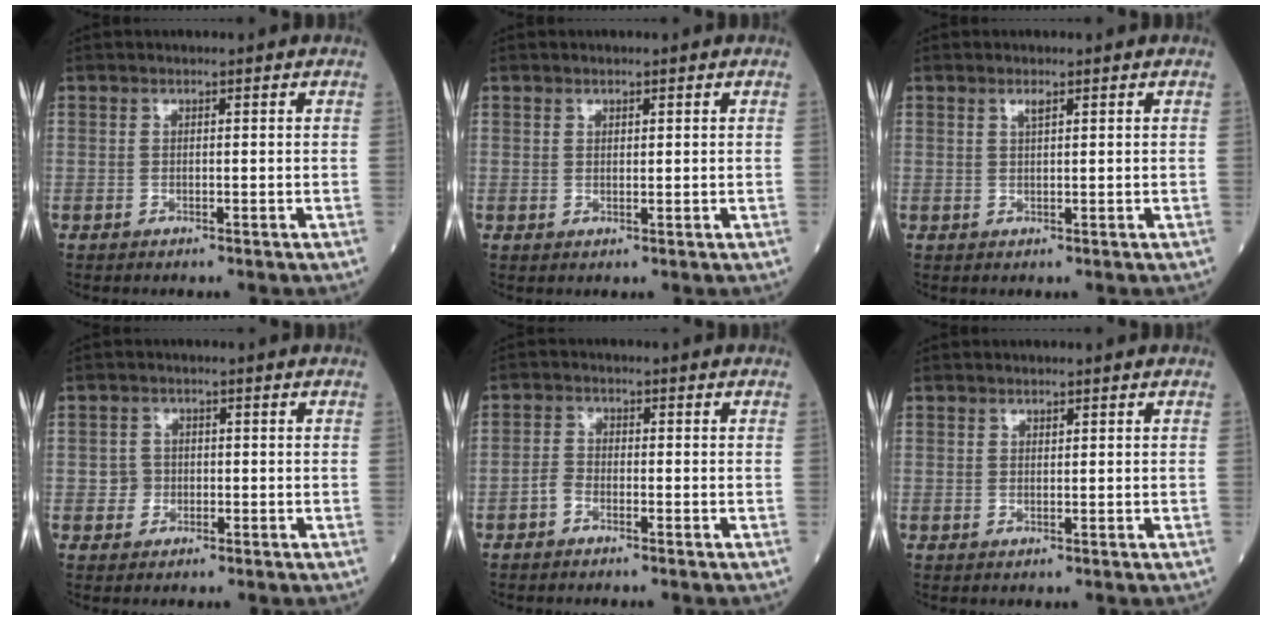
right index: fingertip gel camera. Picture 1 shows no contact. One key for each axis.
{"total": 0.6, "fx": 0.4, "fy": 0.3, "fz": 0.3, "tx": -0.006, "ty": -0.004, "tz": 0.006}
{"total": 0.9, "fx": 0.6, "fy": 0.1, "fz": 0.7, "tx": -0.018, "ty": 0.004, "tz": 0.014}
{"total": 1.8, "fx": -0.5, "fy": 1.7, "fz": 0.2, "tx": 0.002, "ty": 0.007, "tz": -0.011}
{"total": 2.0, "fx": -1.5, "fy": 1.0, "fz": 0.9, "tx": -0.019, "ty": 0.004, "tz": -0.031}
{"total": 0.0}